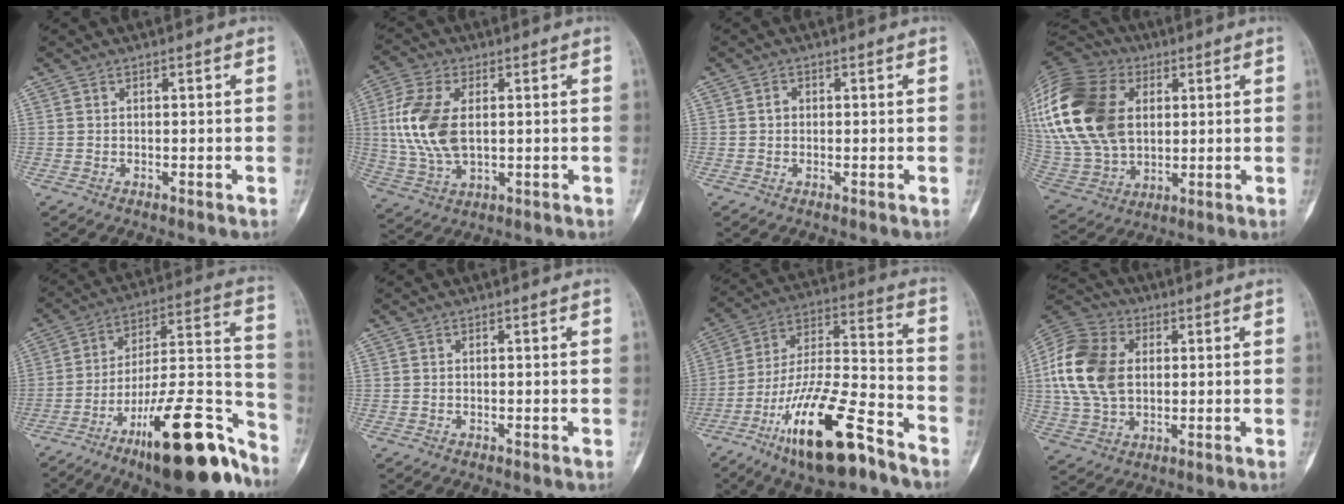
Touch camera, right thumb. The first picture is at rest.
{"total": 12.9, "force": [1.5, 7.3, 10.6], "torque": [-0.231, -0.002, 0.031]}
{"total": 1.3, "force": [0.1, 1.1, 0.6], "torque": [-0.003, 0.005, -0.001]}
{"total": 31.0, "force": [7.1, 21.6, 21.1], "torque": [-0.480, 0.034, 0.142]}
{"total": 24.5, "force": [-15.4, 6.8, 17.8], "torque": [-0.219, 0.102, -0.243]}
{"total": 0.0}
{"total": 21.0, "force": [-12.8, 6.3, 15.4], "torque": [-0.295, 0.075, -0.227]}
{"total": 16.2, "force": [2.2, 11.3, 11.5], "torque": [-0.219, 0.009, 0.036]}